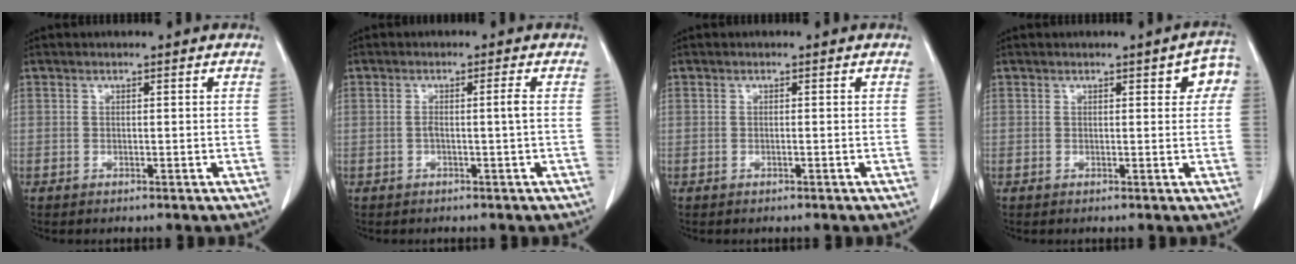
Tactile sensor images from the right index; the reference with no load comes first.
{"total": 2.0, "force": [-0.3, -0.6, 1.9], "torque": [-0.037, 0.001, -0.003]}
{"total": 0.0}
{"total": 3.9, "force": [1.4, 1.4, 3.3], "torque": [-0.027, 0.008, 0.007]}